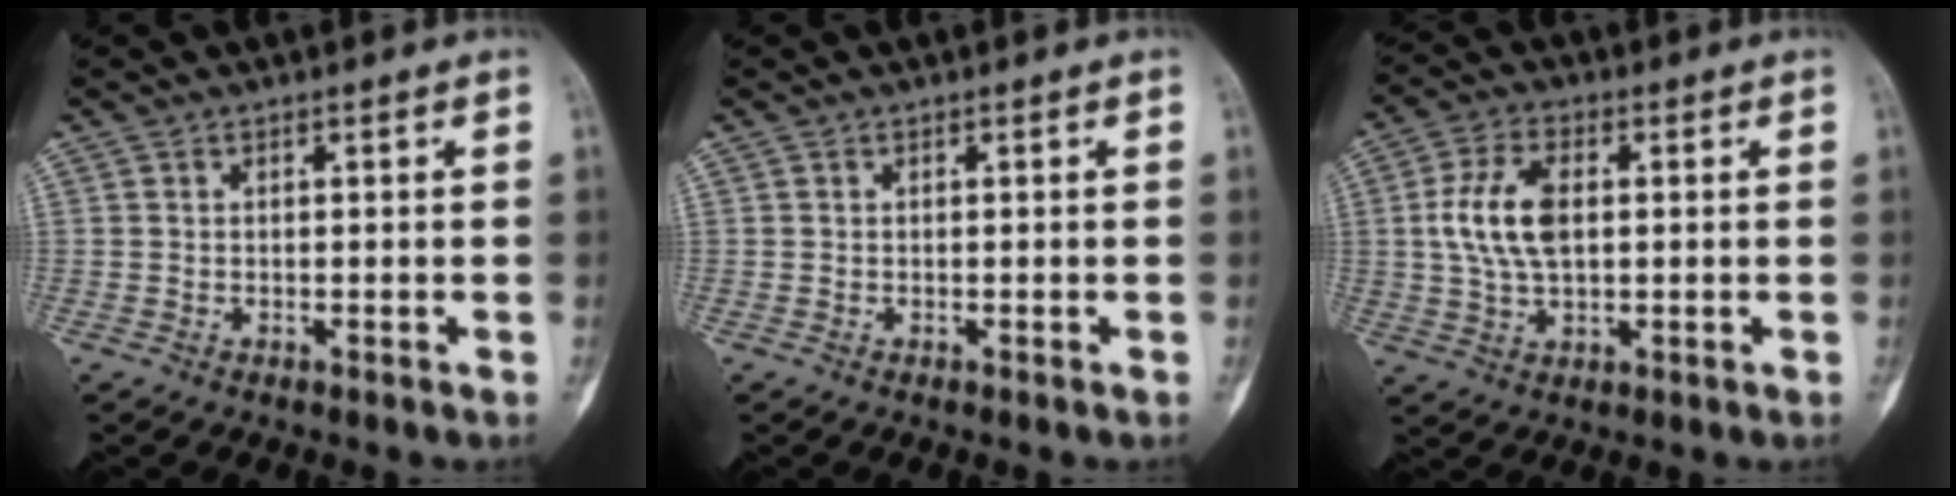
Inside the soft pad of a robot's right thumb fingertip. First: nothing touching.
{"total": 0.0}
{"total": 10.3, "force": [1.3, 5.7, 8.5], "torque": [-0.171, 0.006, 0.027]}